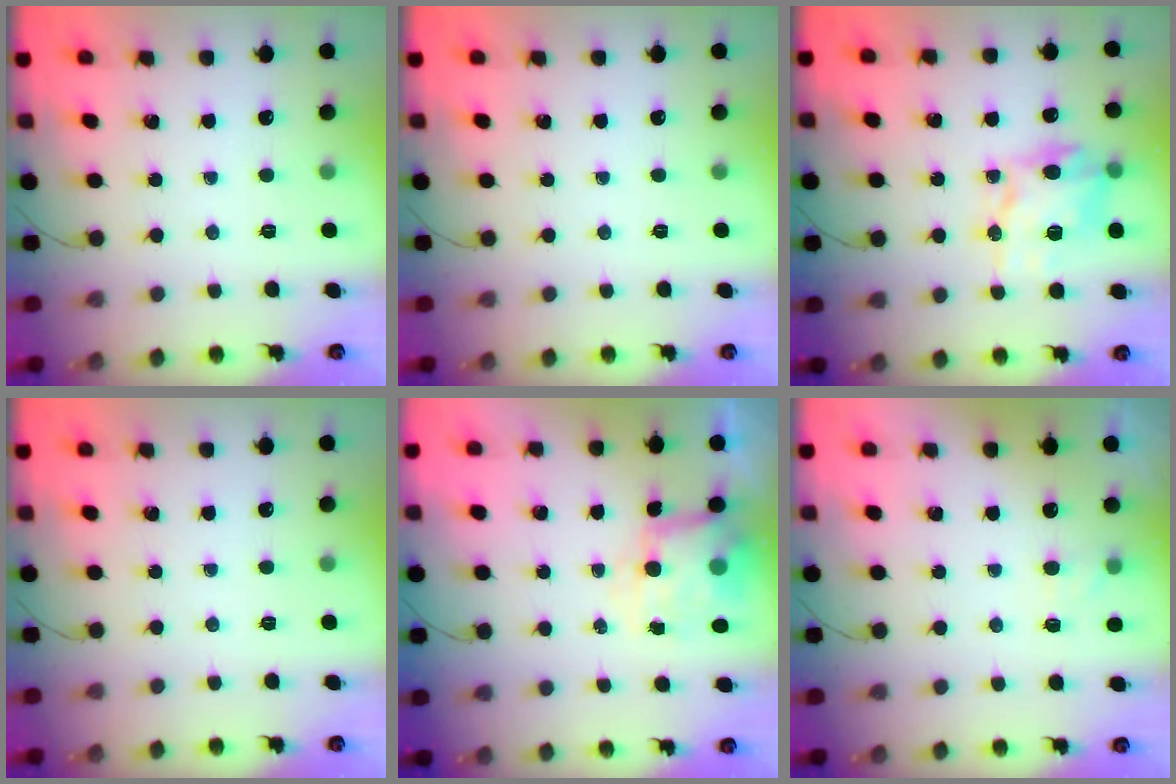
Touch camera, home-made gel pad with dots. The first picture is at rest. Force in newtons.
{"total": 0.0}
{"total": 14.3, "press": 14.2, "slide": 0.6}
{"total": 0.0}
{"total": 8.1, "press": 8.0, "slide": 1.7}
{"total": 2.7, "press": 2.5, "slide": 1.1}